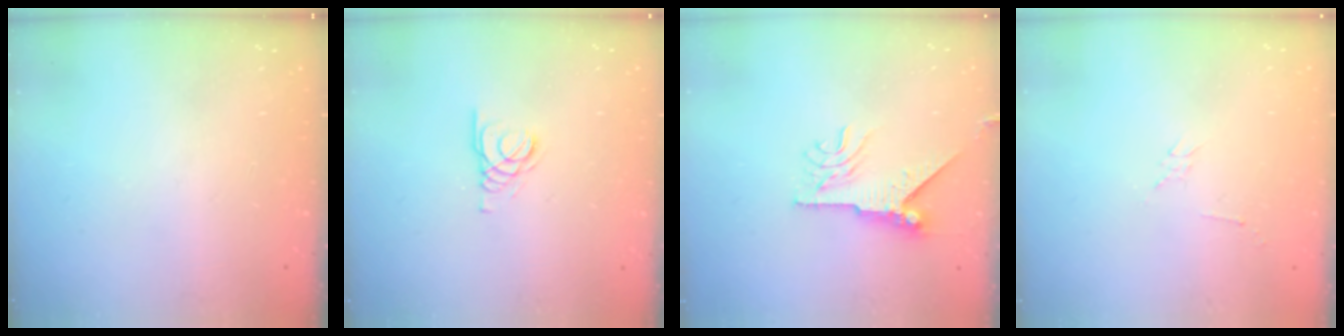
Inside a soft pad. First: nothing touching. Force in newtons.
{"total": 1.6, "press": 1.6, "slide": 0.2}
{"total": 9.4, "press": 9.3, "slide": 1.3}
{"total": 2.3, "press": 2.3, "slide": 0.4}